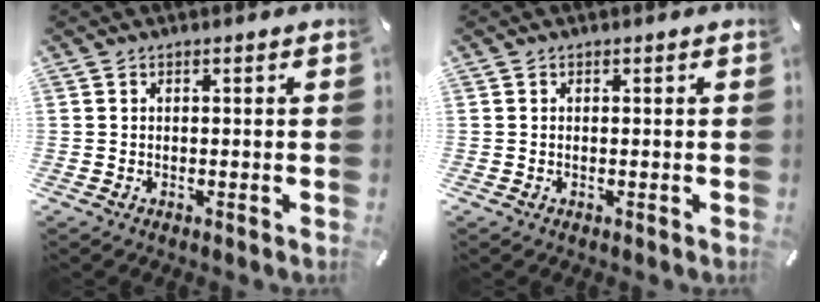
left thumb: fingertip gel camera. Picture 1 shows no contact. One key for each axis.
{"total": 0.5, "fx": -0.1, "fy": 0.0, "fz": 0.5, "tx": -0.009, "ty": -0.001, "tz": -0.001}